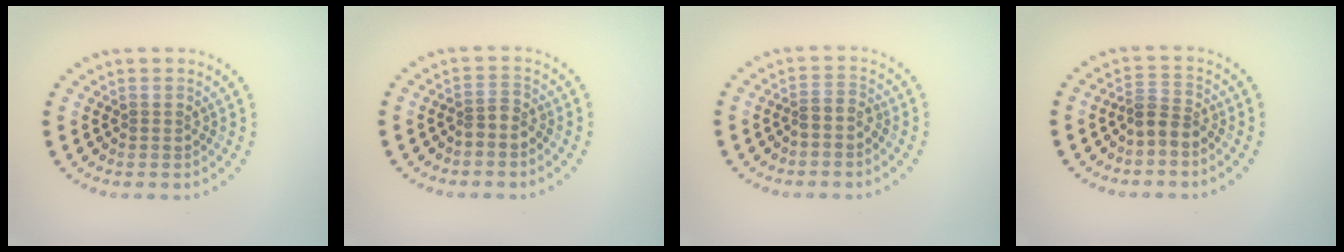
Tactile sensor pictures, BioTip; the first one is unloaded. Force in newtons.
{"total": 1.6, "press": 1.2, "slide": 1.0}
{"total": 1.3, "press": 0.9, "slide": 0.9}
{"total": 2.2, "press": 1.8, "slide": 1.4}